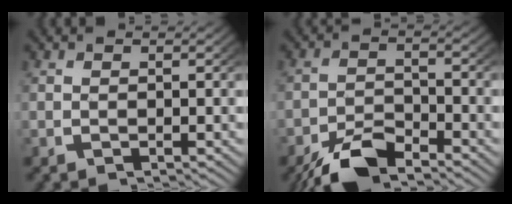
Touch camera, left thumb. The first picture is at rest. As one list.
[{"total": 5.4, "force": [-4.3, 2.0, 2.6], "torque": [-0.046, -0.011, -0.076]}]